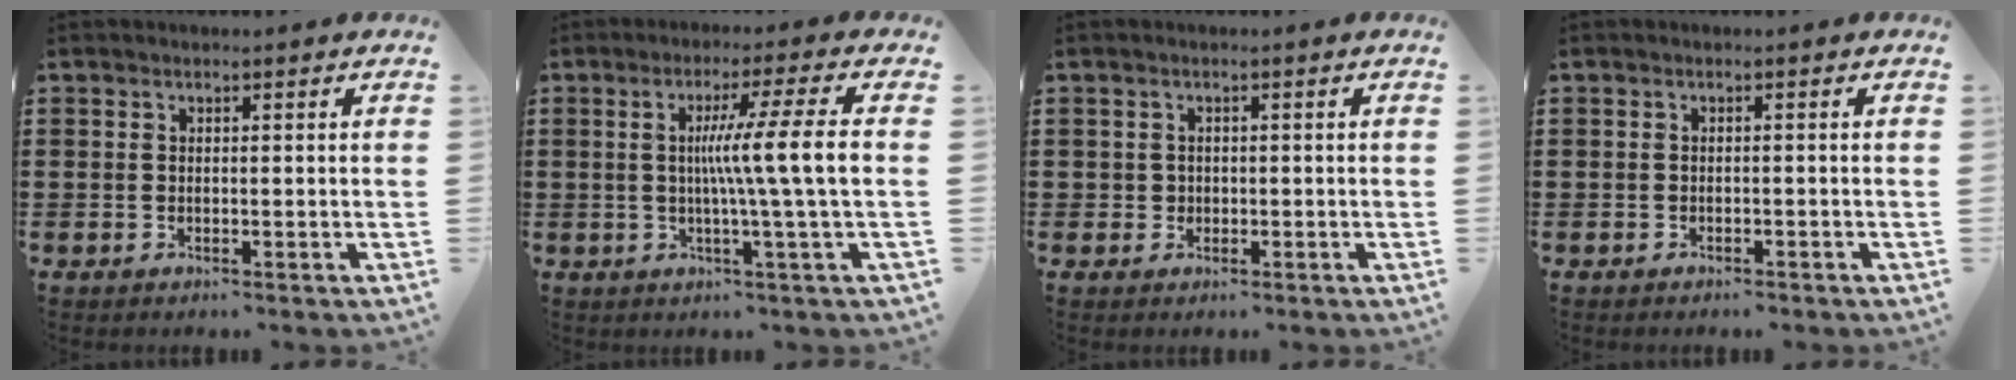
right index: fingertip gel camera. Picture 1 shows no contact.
{"total": 10.1, "force": [0.3, -0.4, 10.1], "torque": [-0.181, -0.003, -0.002]}
{"total": 1.1, "force": [0.0, 1.1, 0.2], "torque": [-0.006, 0.007, -0.002]}
{"total": 0.6, "force": [-0.6, 0.1, 0.2], "torque": [-0.006, -0.002, -0.012]}